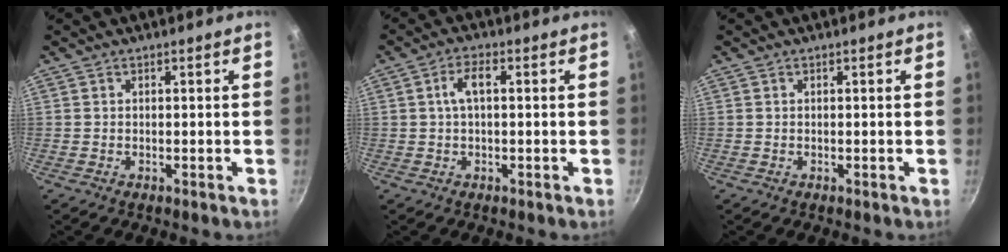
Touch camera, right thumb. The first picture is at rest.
{"total": 3.9, "force": [0.5, 1.7, 3.5], "torque": [-0.073, 0.013, 0.006]}
{"total": 0.0}